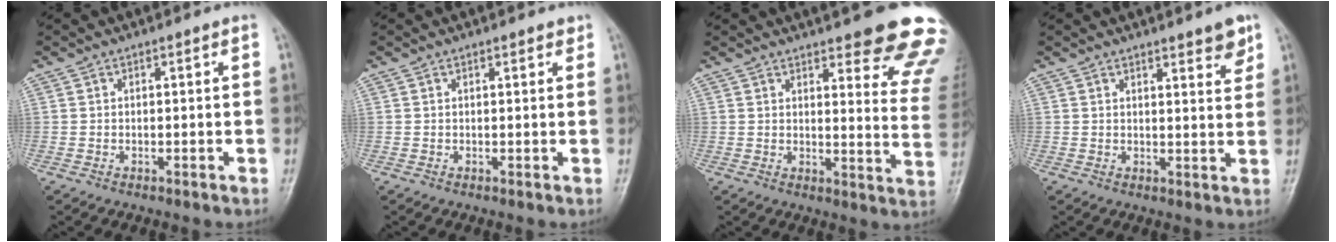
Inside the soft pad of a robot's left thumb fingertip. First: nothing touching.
{"total": 1.4, "force": [1.1, 0.5, 0.5], "torque": [-0.002, -0.004, 0.013]}
{"total": 18.2, "force": [14.8, 4.0, 9.9], "torque": [-0.083, -0.102, 0.158]}
{"total": 4.6, "force": [3.3, 1.0, 3.0], "torque": [-0.028, -0.024, 0.043]}